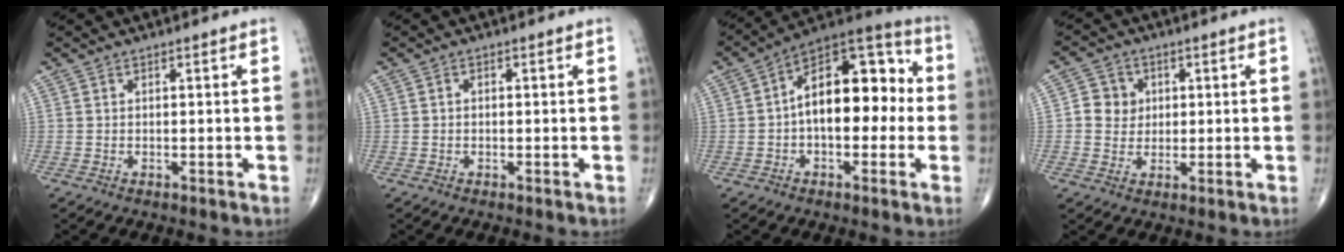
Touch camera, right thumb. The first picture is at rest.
{"total": 0.6, "force": [-0.2, 0.5, 0.3], "torque": [0.001, 0.003, -0.008]}
{"total": 17.1, "force": [0.1, 9.6, 14.2], "torque": [-0.184, 0.048, -0.013]}
{"total": 5.4, "force": [0.8, 5.1, 1.8], "torque": [-0.001, 0.004, 0.008]}